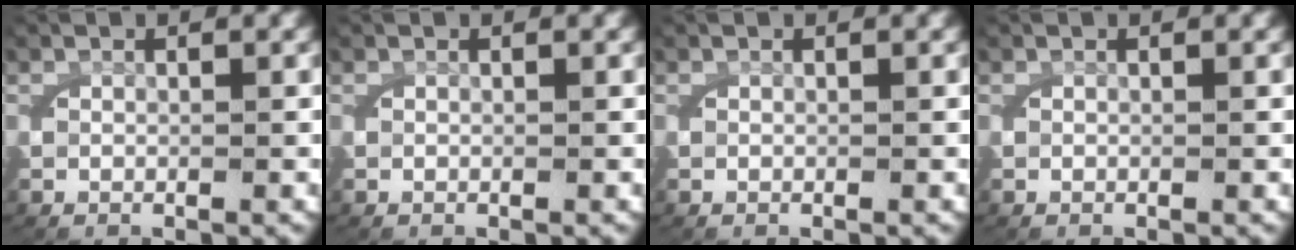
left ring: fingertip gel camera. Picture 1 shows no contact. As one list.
[{"total": 0.0}, {"total": 0.0}, {"total": 0.0}]